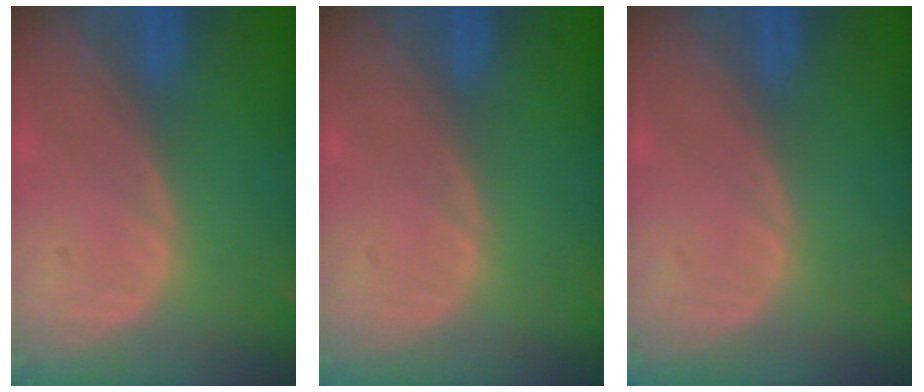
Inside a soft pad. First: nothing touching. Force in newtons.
{"total": 0.0}
{"total": 0.0}